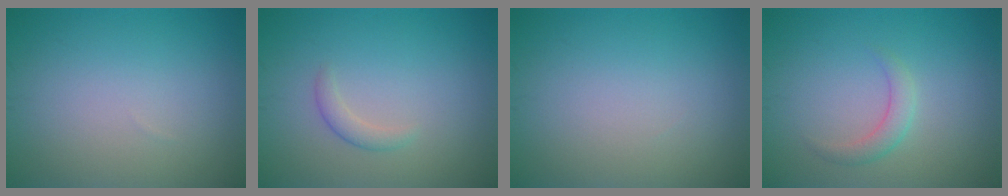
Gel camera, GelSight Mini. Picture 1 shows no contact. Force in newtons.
{"total": 1.3, "press": 1.3, "slide": 0.0}
{"total": 0.0}
{"total": 1.7, "press": 1.7, "slide": 0.0}